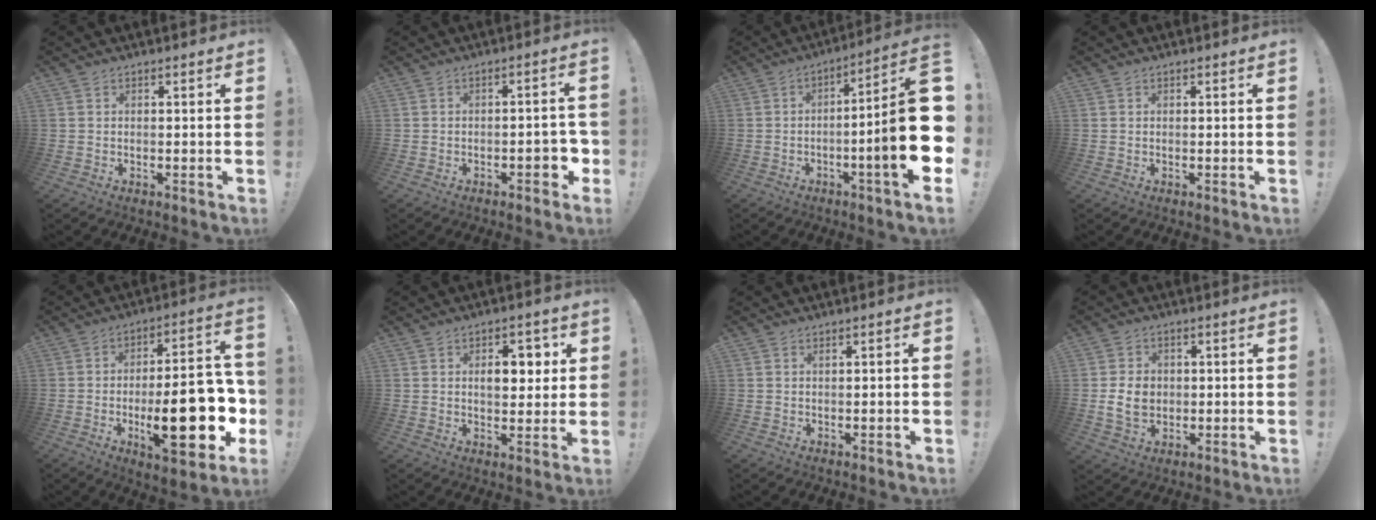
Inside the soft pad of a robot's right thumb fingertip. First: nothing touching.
{"total": 5.4, "force": [-2.2, 2.1, 4.4], "torque": [-0.042, 0.005, -0.038]}
{"total": 20.6, "force": [-2.6, 1.3, 20.4], "torque": [-0.302, -0.007, -0.045]}
{"total": 0.0}
{"total": 24.8, "force": [-5.6, 8.3, 22.7], "torque": [-0.329, 0.017, -0.078]}
{"total": 7.2, "force": [1.7, 4.5, 5.3], "torque": [-0.073, -0.003, 0.024]}
{"total": 0.9, "force": [-0.1, -0.3, 0.9], "torque": [-0.018, -0.001, -0.003]}
{"total": 7.5, "force": [-0.5, 6.0, 4.5], "torque": [-0.077, 0.005, -0.010]}